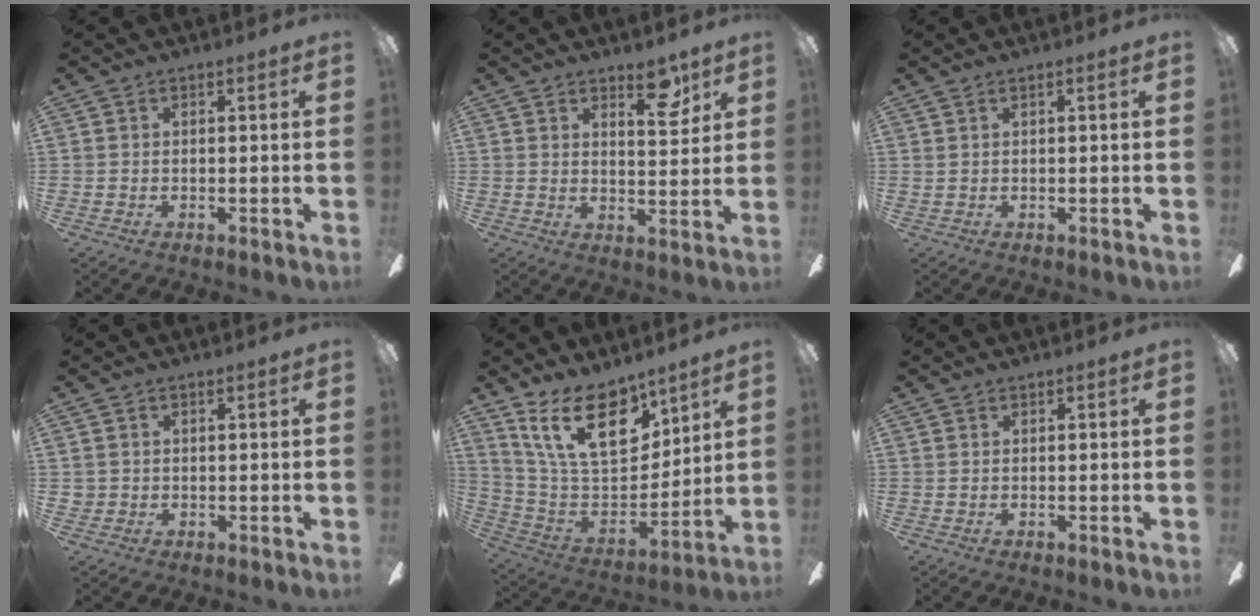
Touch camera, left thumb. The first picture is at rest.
{"total": 7.2, "force": [5.0, 3.0, 4.2], "torque": [-0.039, -0.025, 0.080]}
{"total": 0.9, "force": [0.2, 0.1, 0.8], "torque": [-0.015, 0.000, 0.004]}
{"total": 1.3, "force": [-0.1, 1.3, 0.0], "torque": [0.000, 0.005, -0.003]}
{"total": 20.3, "force": [13.0, 10.2, 11.8], "torque": [-0.233, -0.074, 0.231]}
{"total": 0.0}